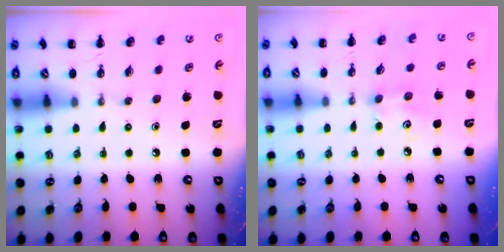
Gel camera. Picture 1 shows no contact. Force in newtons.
{"total": 3.9, "press": 3.8, "slide": 0.9}